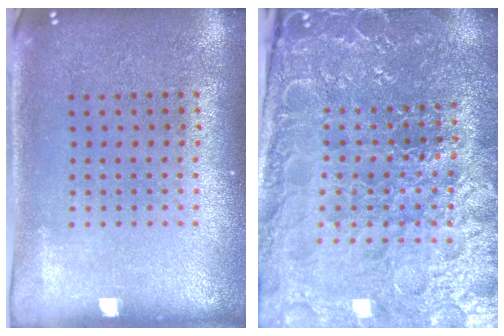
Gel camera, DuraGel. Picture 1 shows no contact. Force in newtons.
{"total": 4.7, "press": 4.5, "slide": 1.2}